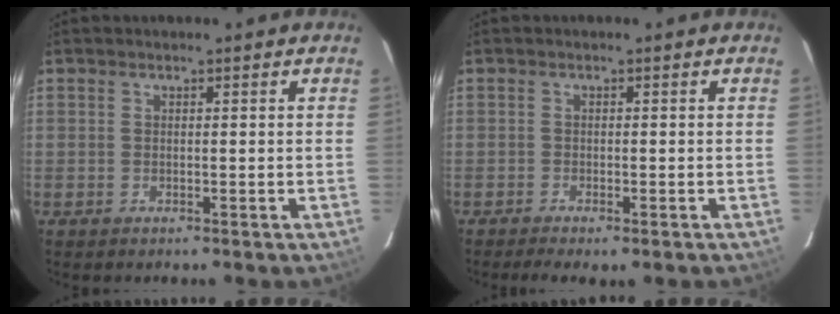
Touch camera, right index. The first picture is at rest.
{"total": 3.4, "force": [-2.5, 0.7, 2.1], "torque": [-0.051, -0.011, -0.041]}